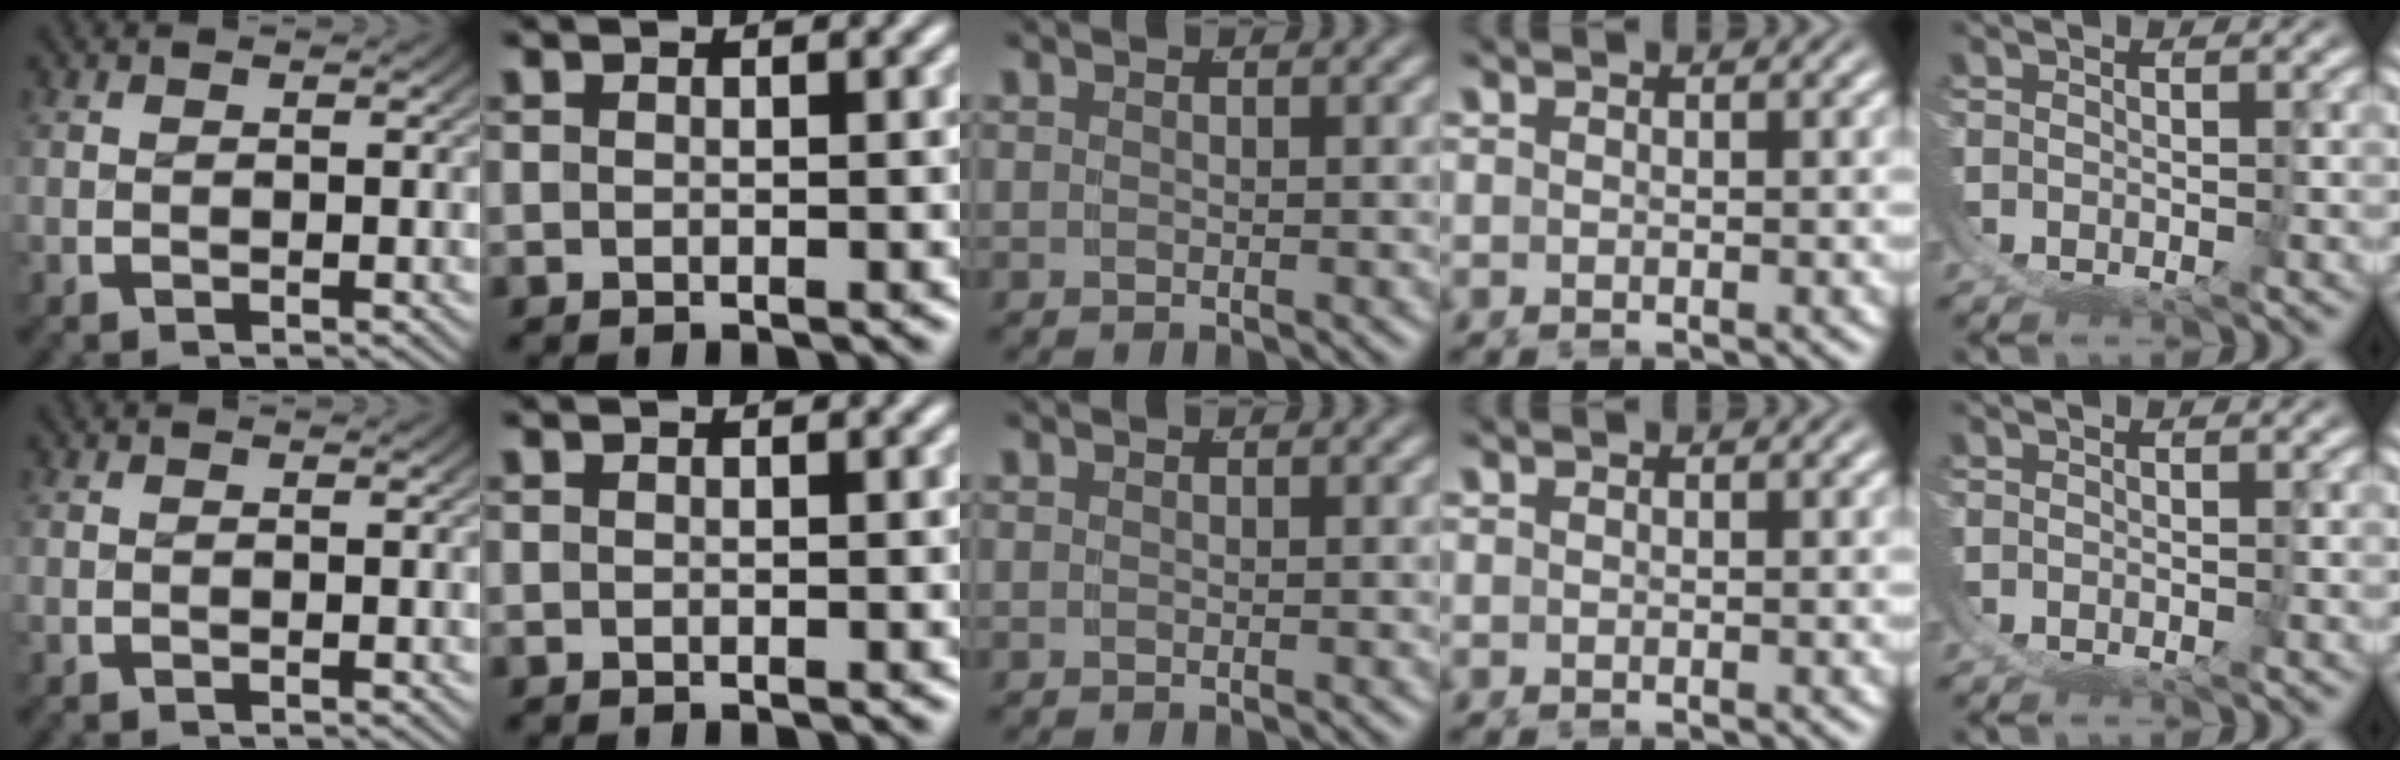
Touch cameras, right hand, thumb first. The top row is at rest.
{}